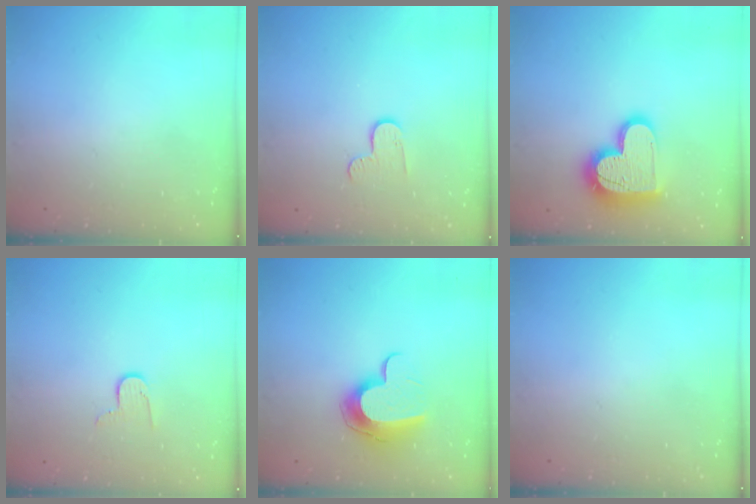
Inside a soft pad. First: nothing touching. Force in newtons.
{"total": 5.6, "press": 5.6, "slide": 0.5}
{"total": 18.5, "press": 18.4, "slide": 1.3}
{"total": 6.4, "press": 6.4, "slide": 0.4}
{"total": 11.8, "press": 11.8, "slide": 0.5}
{"total": 0.0}